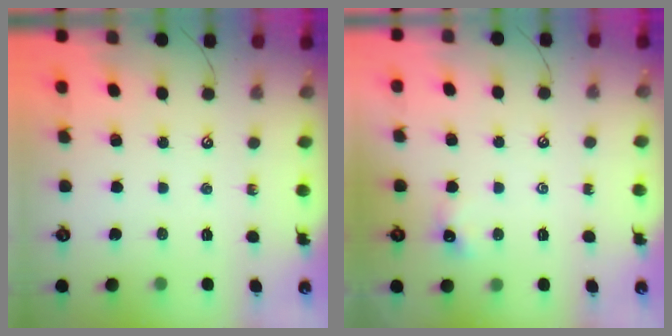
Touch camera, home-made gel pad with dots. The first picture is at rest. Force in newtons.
{"total": 1.7, "press": 1.7, "slide": 0.4}